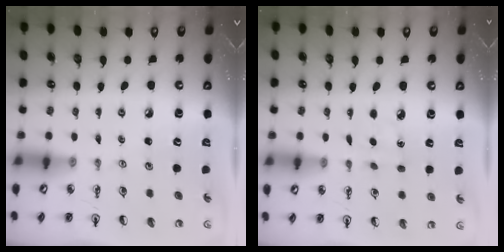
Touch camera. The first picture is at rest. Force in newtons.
{"total": 2.9, "press": 2.9, "slide": 0.3}